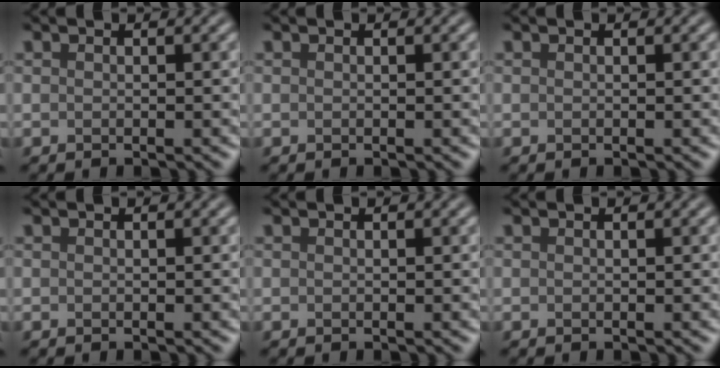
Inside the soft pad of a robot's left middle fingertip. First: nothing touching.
{"total": 0.0}
{"total": 0.0}
{"total": 0.0}
{"total": 0.0}
{"total": 0.0}